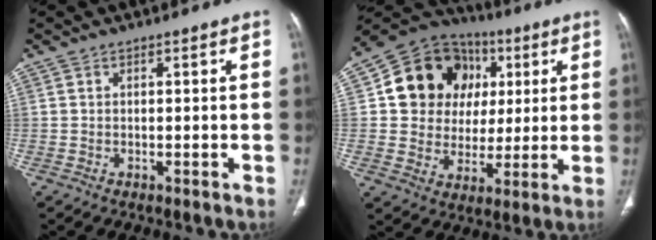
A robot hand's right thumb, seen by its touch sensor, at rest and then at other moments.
{"total": 19.4, "force": [5.2, 16.3, 9.1], "torque": [-0.110, 0.022, 0.096]}